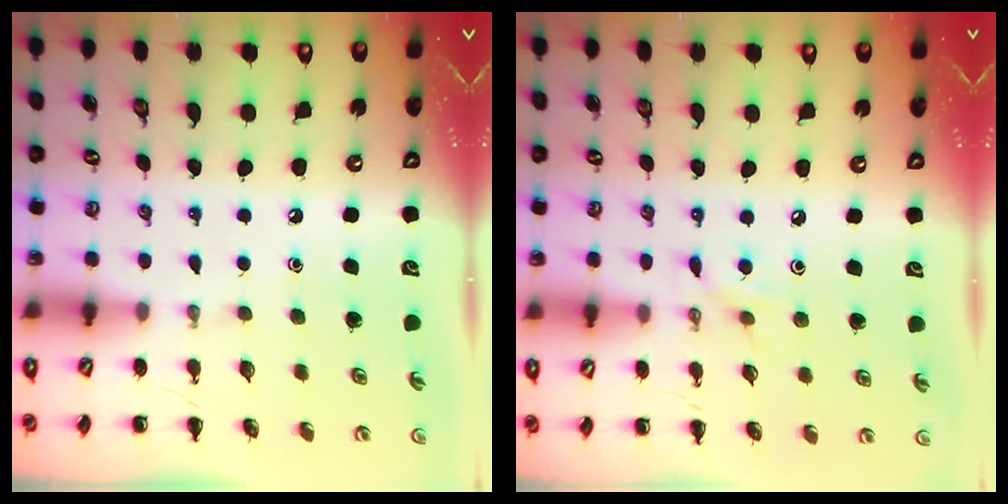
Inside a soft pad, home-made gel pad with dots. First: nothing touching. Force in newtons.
{"total": 4.0, "press": 3.8, "slide": 1.2}